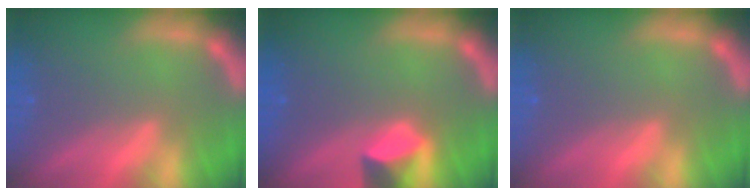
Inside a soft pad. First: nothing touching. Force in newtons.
{"total": 3.0}
{"total": 0.0}